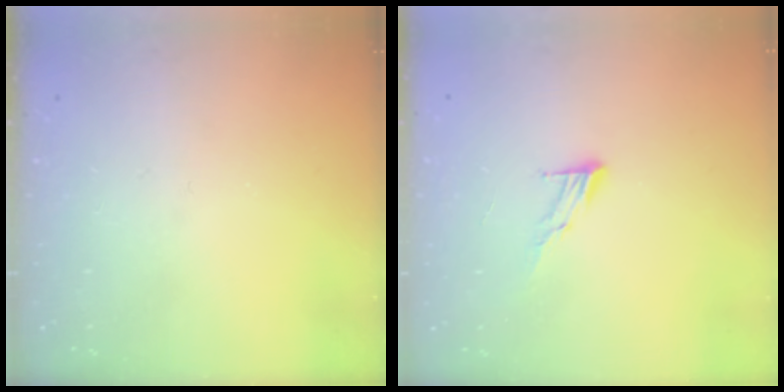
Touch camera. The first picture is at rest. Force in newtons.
{"total": 7.2, "press": 7.2, "slide": 0.6}